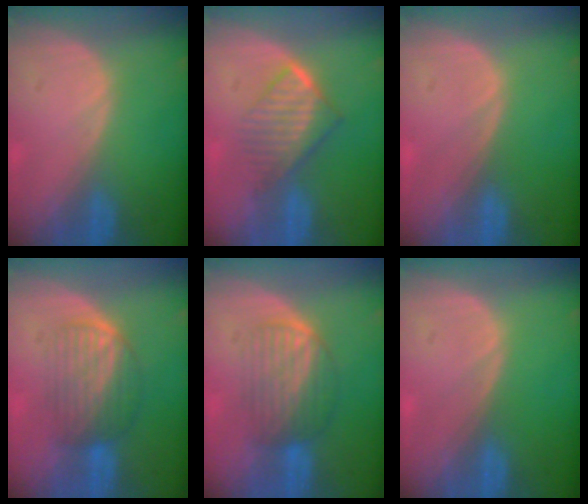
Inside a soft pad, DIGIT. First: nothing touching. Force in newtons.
{"total": 6.6, "press": 5.9, "slide": 3.0}
{"total": 0.0}
{"total": 6.2, "press": 6.0, "slide": 1.5}
{"total": 6.2, "press": 6.0, "slide": 1.5}
{"total": 0.0}